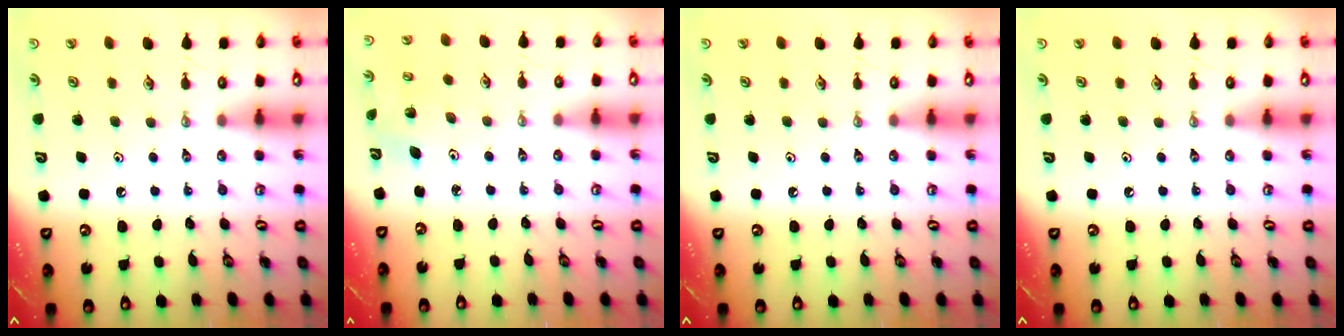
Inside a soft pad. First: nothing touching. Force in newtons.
{"total": 2.7, "press": 2.7, "slide": 0.3}
{"total": 0.0}
{"total": 0.0}